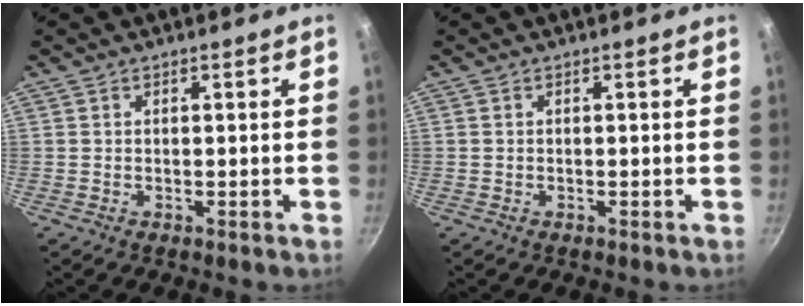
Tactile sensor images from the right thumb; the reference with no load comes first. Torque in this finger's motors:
{"motor_torque": [-0.08, -0.05, 0.00, 0.25, 0.03]}